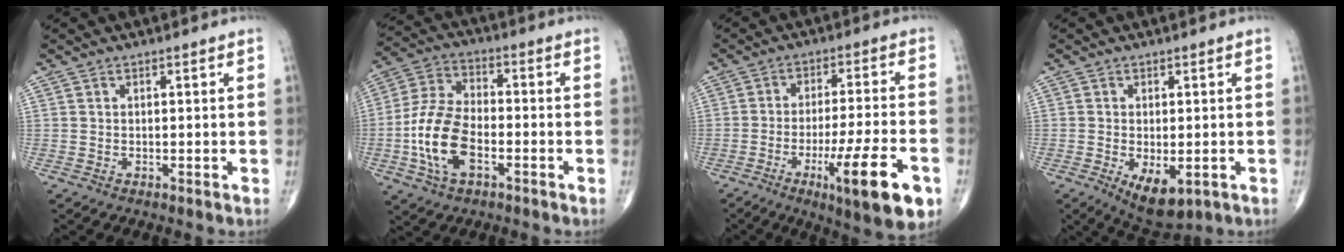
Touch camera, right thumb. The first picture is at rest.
{"total": 13.1, "force": [-3.9, 7.1, 10.2], "torque": [-0.210, 0.024, -0.077]}
{"total": 16.0, "force": [-6.9, 2.7, 14.2], "torque": [-0.221, 0.009, -0.099]}
{"total": 7.3, "force": [-2.3, 3.6, 5.8], "torque": [-0.088, -0.012, -0.025]}